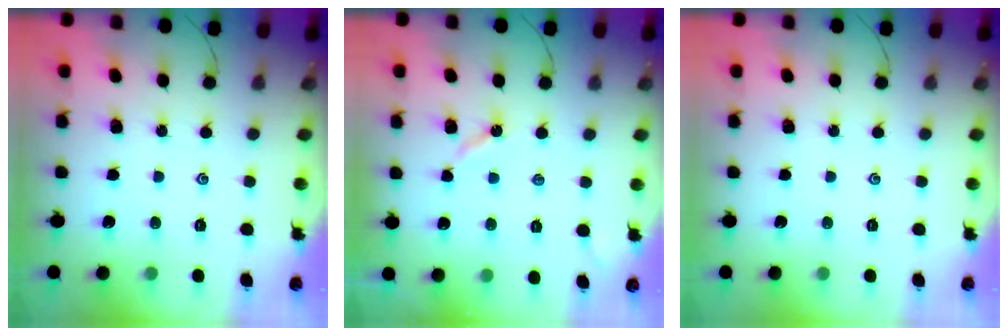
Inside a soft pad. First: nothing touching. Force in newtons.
{"total": 3.9, "press": 3.8, "slide": 0.6}
{"total": 0.0}